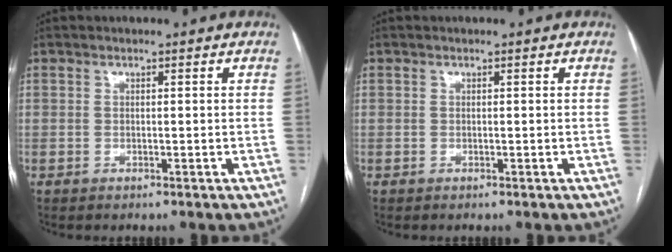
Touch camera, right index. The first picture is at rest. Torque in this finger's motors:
{"motor_torque": [0.00, 0.00, 0.00, 0.01]}